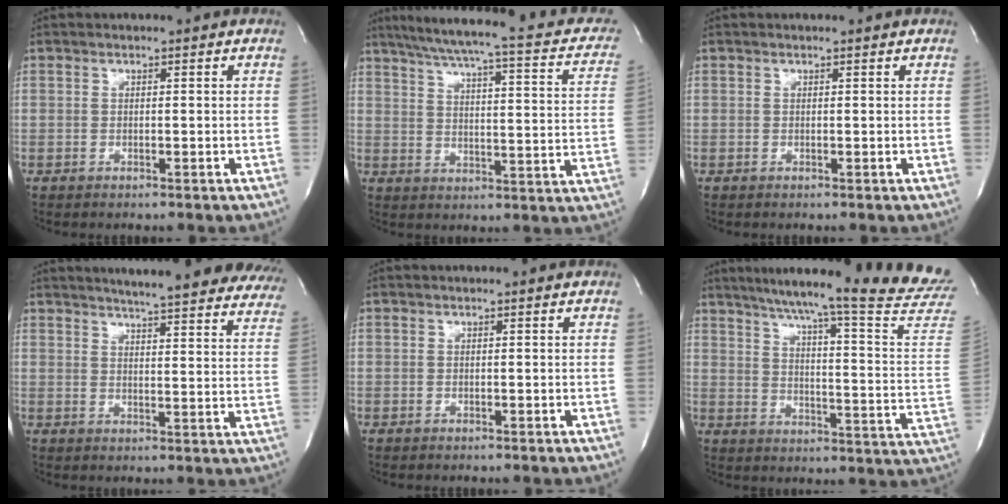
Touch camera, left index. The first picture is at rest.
{"total": 22.7, "force": [17.8, 4.2, 13.4], "torque": [-0.193, 0.005, 0.209]}
{"total": 0.7, "force": [0.7, -0.1, 0.1], "torque": [-0.007, -0.002, 0.006]}
{"total": 26.7, "force": [24.0, 3.4, 11.3], "torque": [-0.157, -0.071, 0.268]}
{"total": 0.0}
{"total": 27.5, "force": [24.4, -1.7, 12.5], "torque": [-0.196, -0.102, 0.304]}